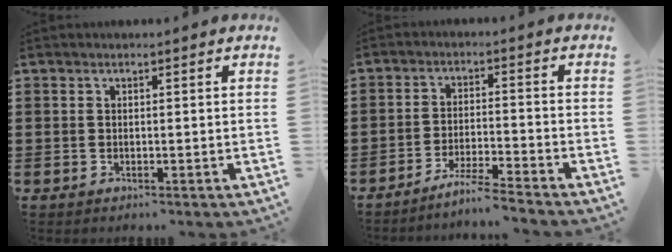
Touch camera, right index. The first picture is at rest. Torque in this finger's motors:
{"motor_torque": [0.31, 0.42, -0.04, 0.02]}